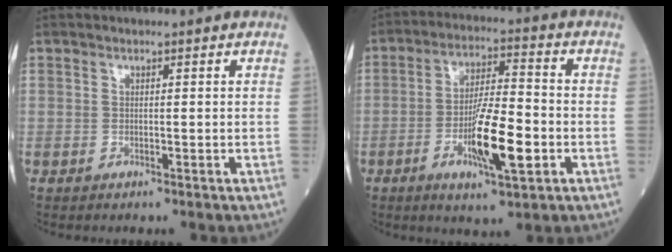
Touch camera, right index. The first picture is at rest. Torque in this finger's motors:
{"motor_torque": [0.30, -0.08, 0.27, 0.17]}